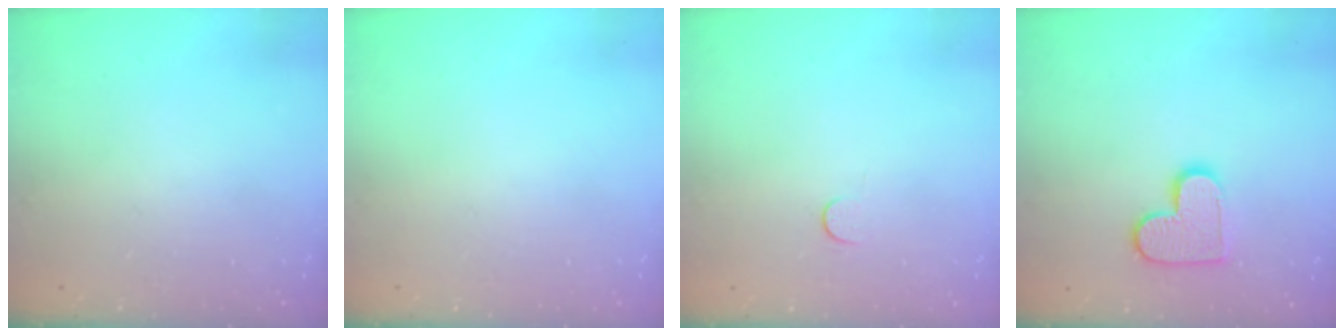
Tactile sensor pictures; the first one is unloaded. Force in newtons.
{"total": 0.0}
{"total": 2.8, "press": 2.8, "slide": 0.4}
{"total": 11.0, "press": 11.0, "slide": 0.7}